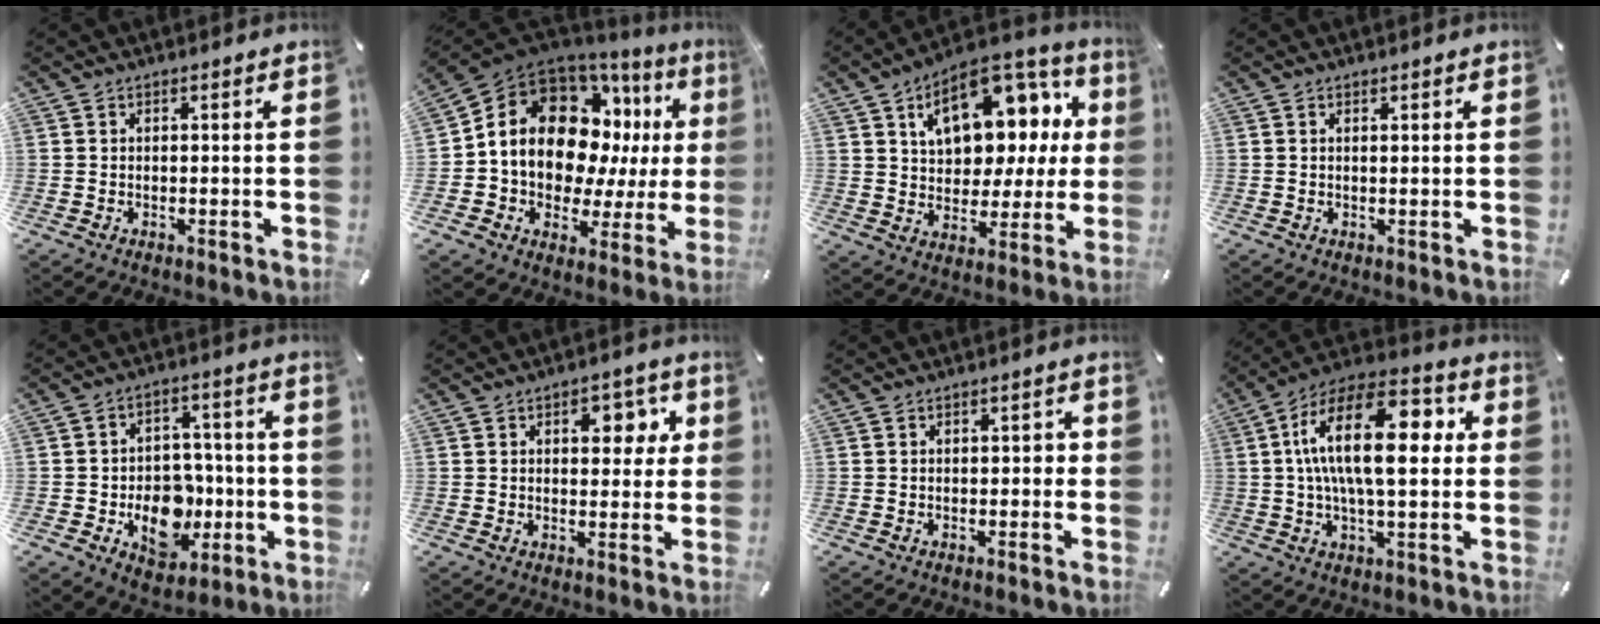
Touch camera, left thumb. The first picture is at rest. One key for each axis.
{"total": 19.0, "fx": 5.2, "fy": 13.1, "fz": 12.7, "tx": -0.229, "ty": -0.042, "tz": 0.091}
{"total": 16.6, "fx": 7.3, "fy": 11.1, "fz": 10.1, "tx": -0.160, "ty": -0.033, "tz": 0.132}
{"total": 0.6, "fx": 0.3, "fy": 0.0, "fz": 0.5, "tx": -0.009, "ty": -0.001, "tz": 0.005}
{"total": 13.6, "fx": -3.5, "fy": 11.0, "fz": 7.2, "tx": -0.091, "ty": 0.022, "tz": -0.046}
{"total": 6.8, "fx": 2.2, "fy": 4.3, "fz": 4.8, "tx": -0.049, "ty": -0.007, "tz": 0.024}
{"total": 1.2, "fx": -0.6, "fy": 0.8, "fz": 0.6, "tx": -0.014, "ty": 0.007, "tz": -0.015}
{"total": 18.8, "fx": 3.0, "fy": 8.4, "fz": 16.5, "tx": -0.306, "ty": -0.009, "tz": 0.039}